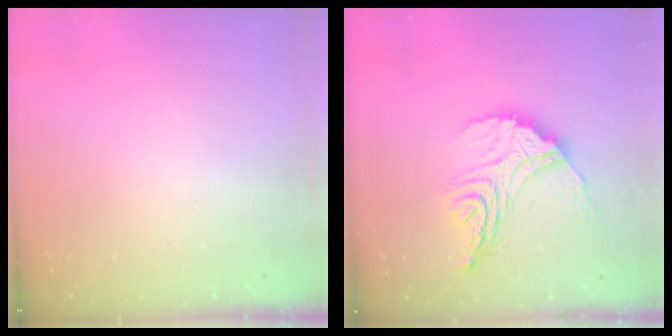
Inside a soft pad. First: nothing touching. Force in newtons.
{"total": 16.8, "press": 16.8, "slide": 1.2}